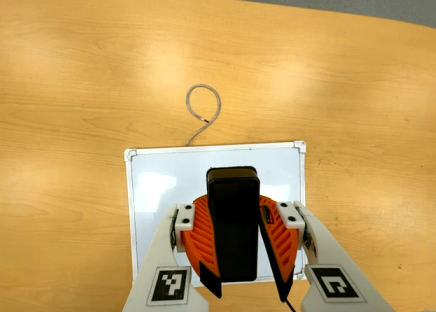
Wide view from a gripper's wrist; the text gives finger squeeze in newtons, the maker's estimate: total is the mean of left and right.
{"total": 11.2, "left": 10.8, "right": 11.5}